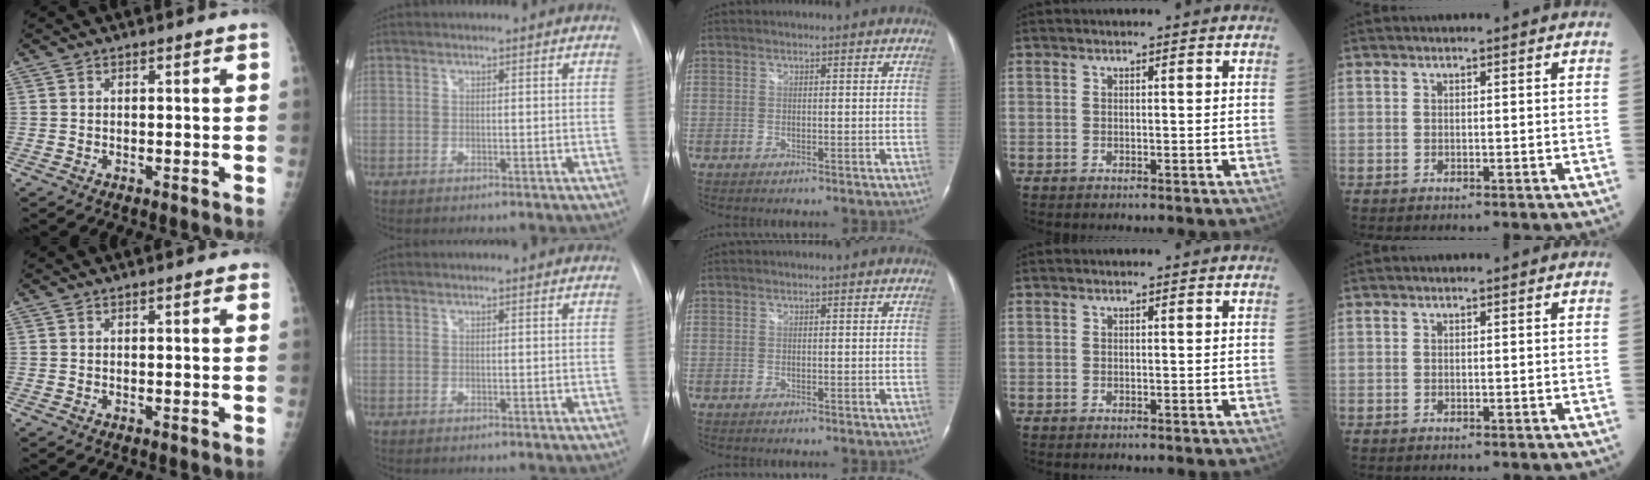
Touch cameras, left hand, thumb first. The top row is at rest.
{"thumb": {"total": 1.2, "force": [0.7, 0.4, 1.0], "torque": [-0.012, 0.000, 0.006]}, "index": {"total": 1.7, "force": [1.6, 0.2, 0.5], "torque": [-0.012, 0.013, 0.017]}}